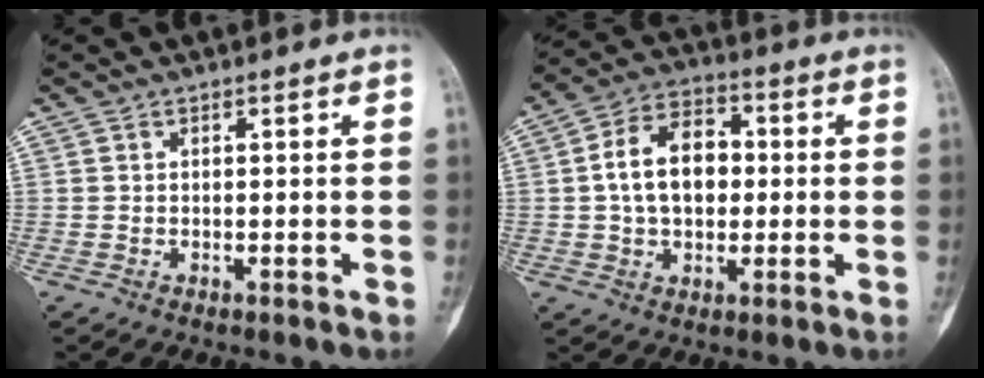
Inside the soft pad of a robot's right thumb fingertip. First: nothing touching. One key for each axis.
{"total": 11.9, "fx": 0.5, "fy": 8.0, "fz": 8.7, "tx": -0.131, "ty": 0.021, "tz": 0.002}